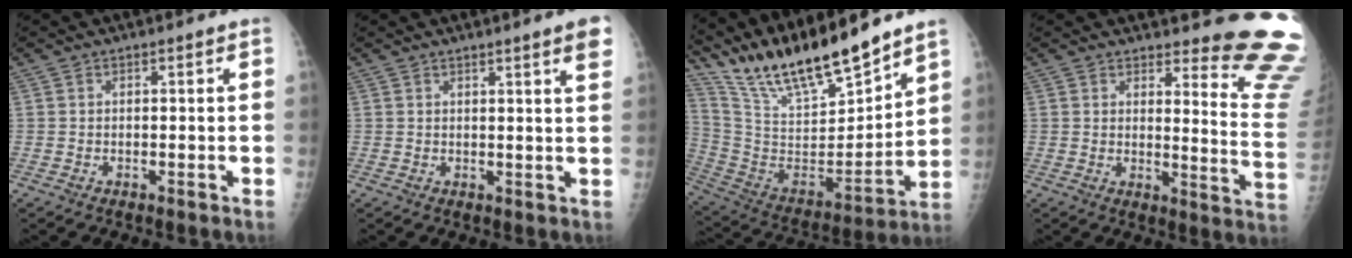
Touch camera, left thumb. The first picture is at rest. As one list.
[{"total": 4.7, "force": [3.0, -0.1, 3.7], "torque": [-0.042, -0.012, 0.037]}, {"total": 21.5, "force": [18.6, 4.0, 9.9], "torque": [-0.145, -0.099, 0.345]}, {"total": 15.0, "force": [13.7, 1.9, 5.7], "torque": [-0.037, -0.161, 0.143]}]